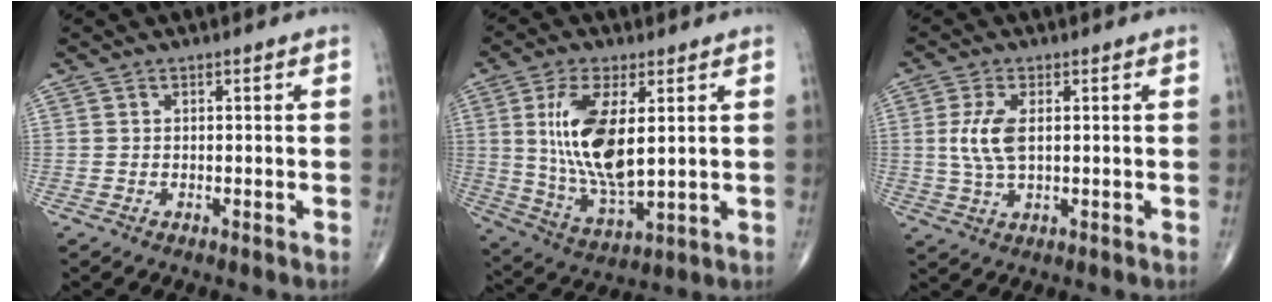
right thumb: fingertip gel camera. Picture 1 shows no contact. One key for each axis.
{"total": 14.9, "fx": 2.8, "fy": 6.1, "fz": 13.3, "tx": -0.260, "ty": -0.025, "tz": 0.064}
{"total": 6.3, "fx": 0.8, "fy": 2.9, "fz": 5.5, "tx": -0.126, "ty": -0.002, "tz": 0.016}